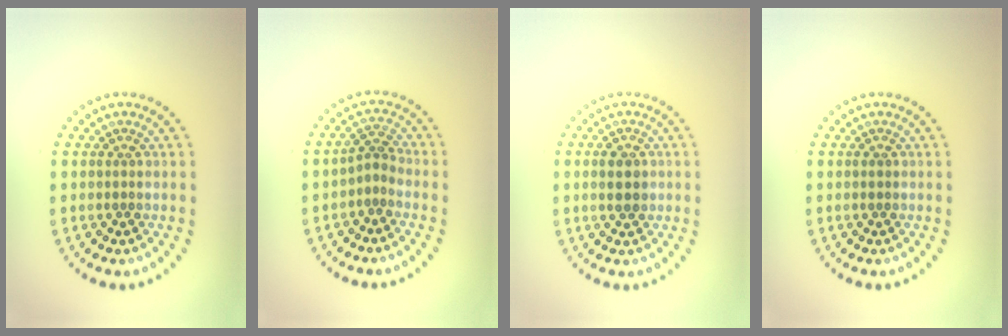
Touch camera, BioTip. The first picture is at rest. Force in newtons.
{"total": 1.7, "press": 1.1, "slide": 1.3}
{"total": 2.0, "press": 2.0, "slide": 0.2}
{"total": 0.7, "press": 0.7, "slide": 0.2}